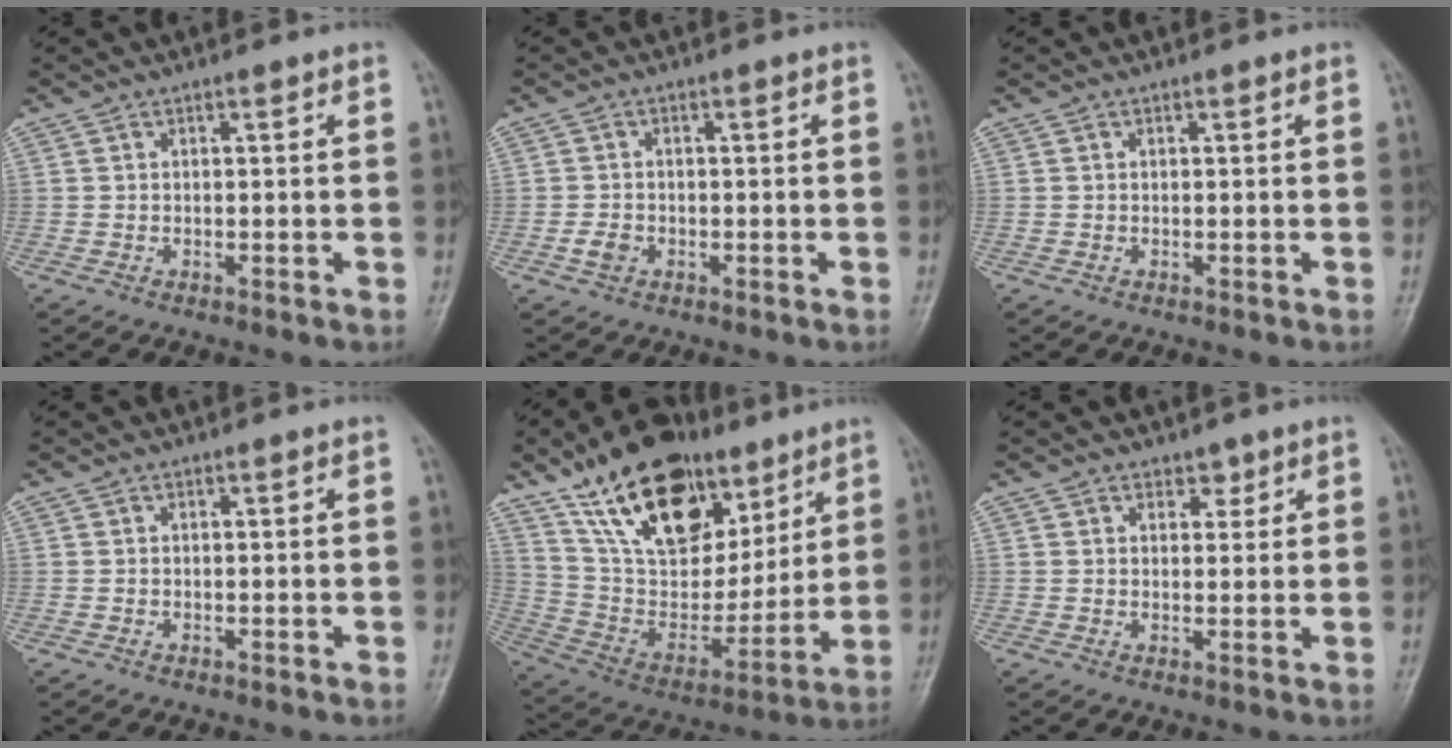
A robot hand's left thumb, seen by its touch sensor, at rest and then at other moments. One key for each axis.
{"total": 2.4, "fx": -0.9, "fy": 1.9, "fz": 1.3, "tx": -0.020, "ty": 0.005, "tz": -0.018}
{"total": 0.0}
{"total": 0.0}
{"total": 26.4, "fx": 14.8, "fy": 14.9, "fz": 16.0, "tx": -0.236, "ty": -0.034, "tz": 0.266}
{"total": 2.5, "fx": 1.6, "fy": 1.7, "fz": 0.8, "tx": 0.011, "ty": -0.008, "tz": 0.019}